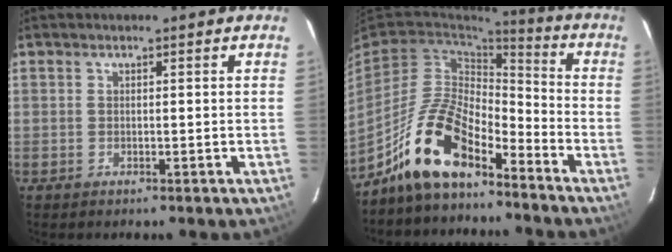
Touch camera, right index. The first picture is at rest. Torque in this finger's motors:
{"motor_torque": [0.59, -0.65, 1.05, 0.21]}